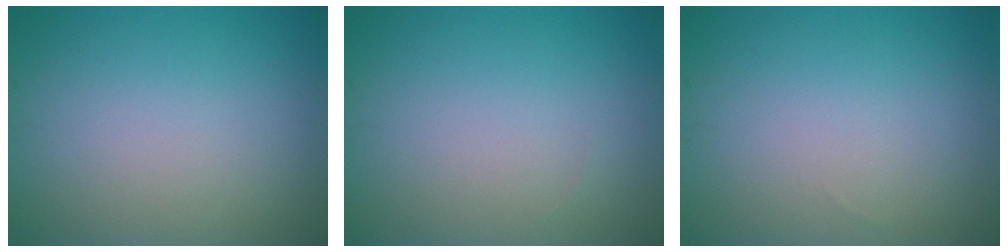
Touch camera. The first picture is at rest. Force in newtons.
{"total": 0.0}
{"total": 0.0}